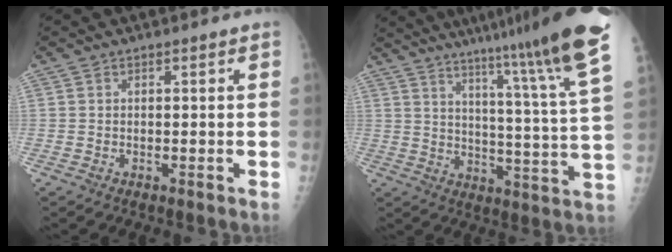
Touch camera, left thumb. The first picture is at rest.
{"total": 22.5, "force": [15.8, -0.3, 16.0], "torque": [-0.215, -0.087, 0.217]}